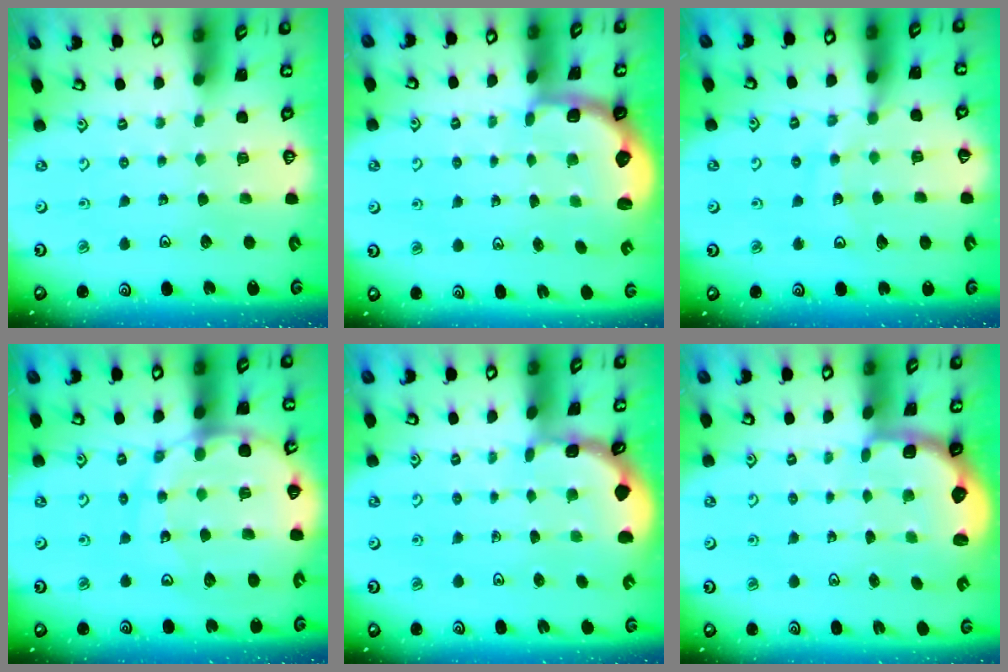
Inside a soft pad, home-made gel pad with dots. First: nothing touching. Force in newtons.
{"total": 2.5, "press": 1.9, "slide": 1.7}
{"total": 10.3, "press": 10.3, "slide": 1.3}
{"total": 16.2, "press": 16.1, "slide": 1.9}
{"total": 1.6, "press": 1.6, "slide": 0.2}
{"total": 2.5, "press": 1.9, "slide": 1.7}